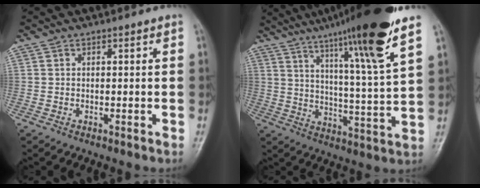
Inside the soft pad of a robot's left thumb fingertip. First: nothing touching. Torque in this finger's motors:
{"motor_torque": [1.46, 0.32, 1.57, -1.20, 0.46]}